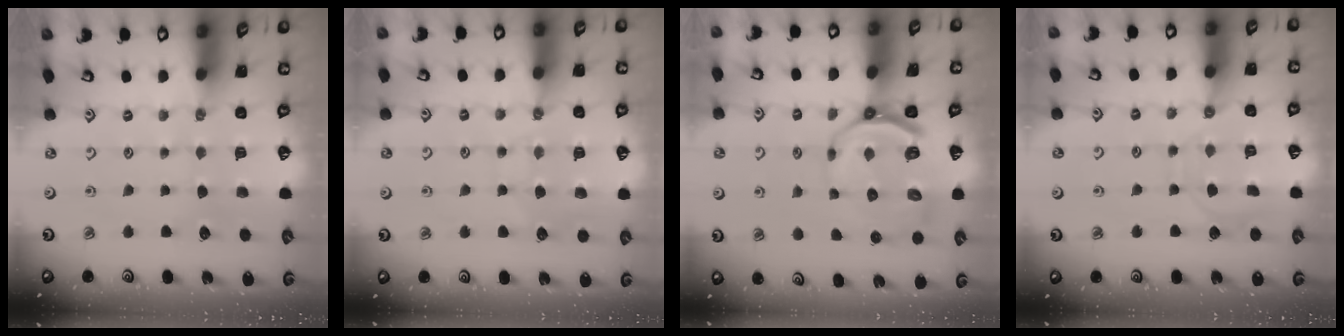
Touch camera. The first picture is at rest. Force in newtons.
{"total": 6.6, "press": 6.6, "slide": 0.6}
{"total": 9.2, "press": 8.5, "slide": 3.5}
{"total": 7.4, "press": 7.4, "slide": 0.7}